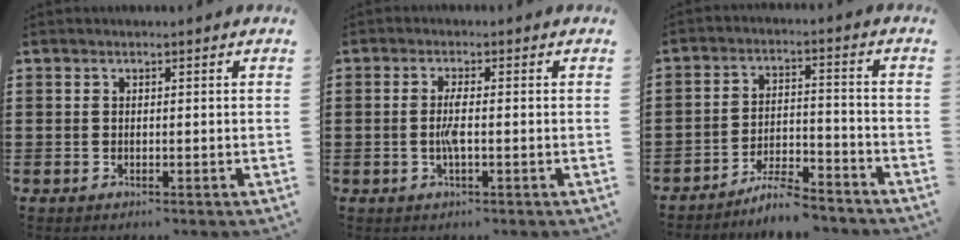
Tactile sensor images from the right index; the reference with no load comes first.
{"total": 2.8, "force": [-0.6, 0.3, 2.7], "torque": [-0.067, -0.007, -0.016]}
{"total": 6.1, "force": [-5.6, 0.6, 2.1], "torque": [-0.041, 0.004, -0.110]}